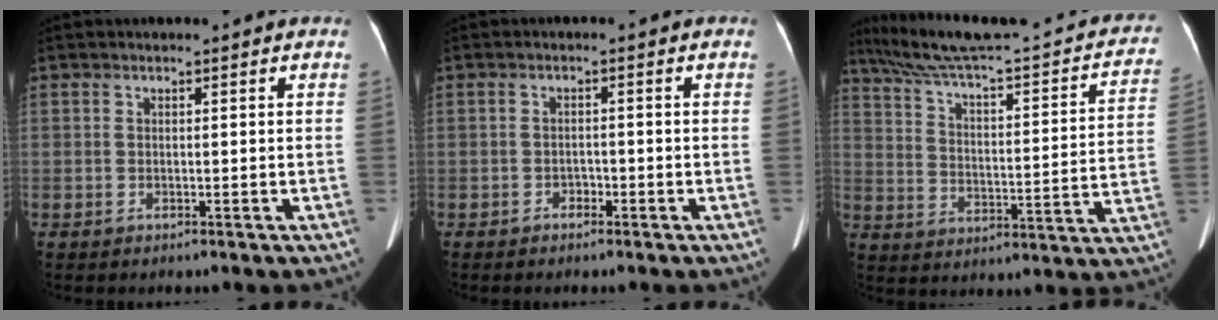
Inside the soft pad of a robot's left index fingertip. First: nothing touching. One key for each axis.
{"total": 1.2, "fx": -0.9, "fy": 0.8, "fz": 0.4, "tx": -0.005, "ty": 0.003, "tz": -0.014}
{"total": 25.9, "fx": 21.6, "fy": 3.2, "fz": 13.9, "tx": -0.204, "ty": -0.003, "tz": 0.283}